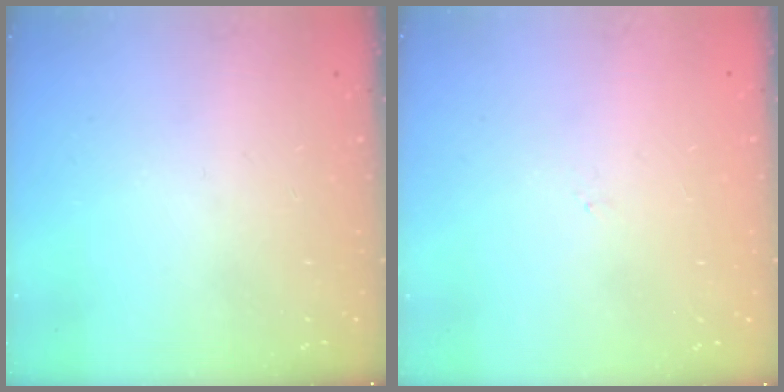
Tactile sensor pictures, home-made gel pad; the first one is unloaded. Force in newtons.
{"total": 0.0}